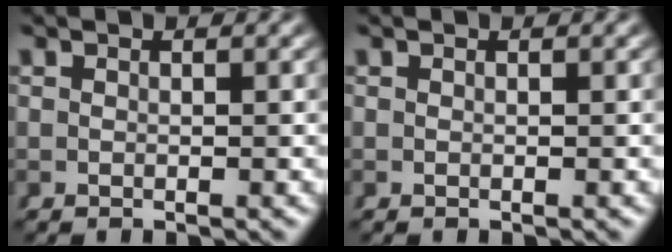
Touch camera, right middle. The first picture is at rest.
{"total": 0.0}